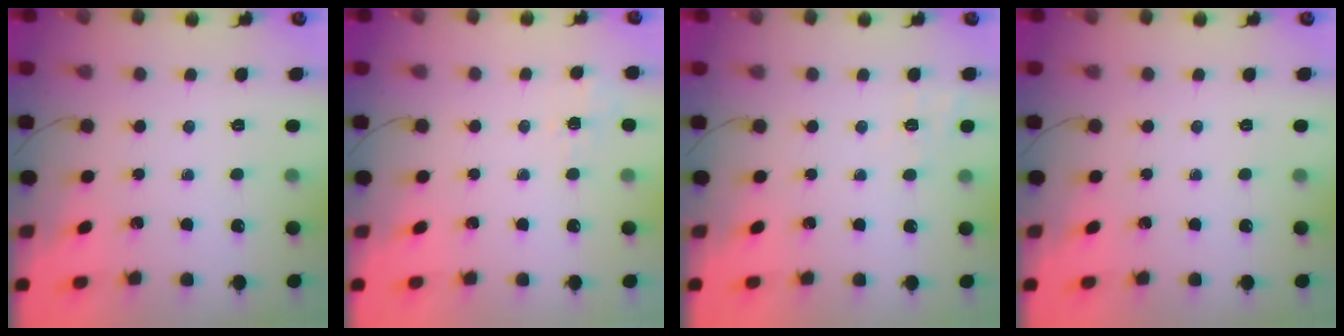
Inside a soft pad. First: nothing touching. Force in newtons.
{"total": 1.9, "press": 0.8, "slide": 1.7}
{"total": 8.2, "press": 8.0, "slide": 2.0}
{"total": 0.0}